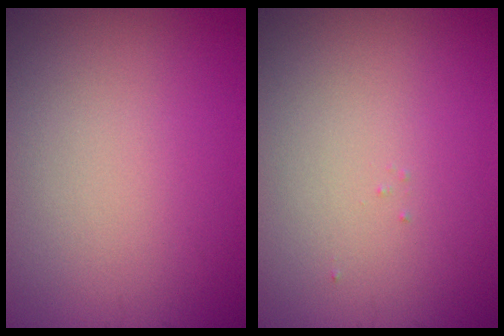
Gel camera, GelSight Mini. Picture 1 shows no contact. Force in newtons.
{"total": 0.0}